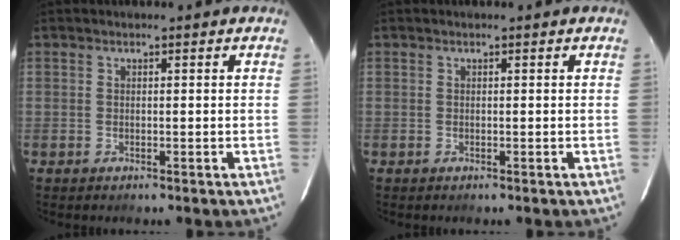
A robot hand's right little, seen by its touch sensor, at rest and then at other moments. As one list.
[{"total": 0.0}]